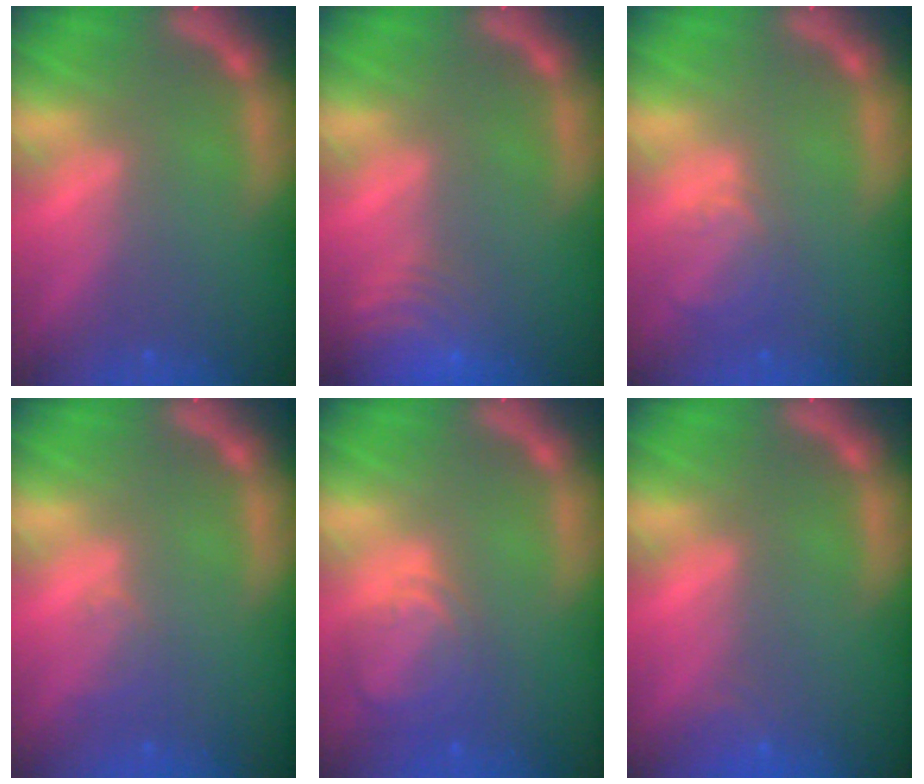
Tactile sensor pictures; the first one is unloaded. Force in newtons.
{"total": 8.0}
{"total": 2.9}
{"total": 1.5}
{"total": 4.5}
{"total": 1.4}